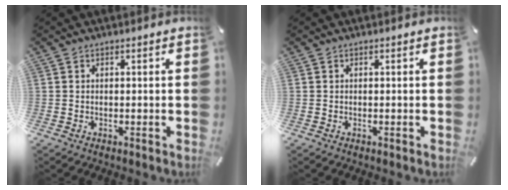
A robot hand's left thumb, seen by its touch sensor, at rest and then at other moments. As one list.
[{"total": 0.0}]